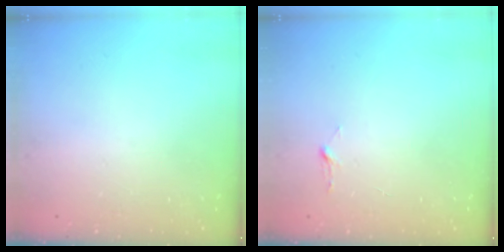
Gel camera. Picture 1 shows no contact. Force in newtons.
{"total": 2.9, "press": 2.9, "slide": 0.3}